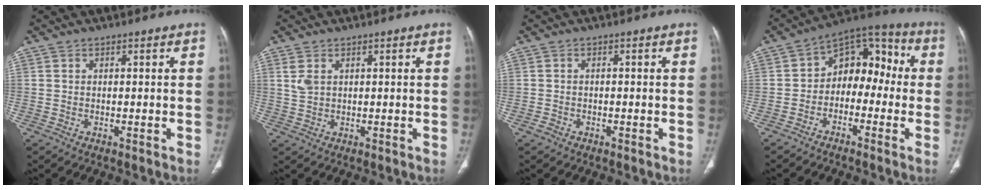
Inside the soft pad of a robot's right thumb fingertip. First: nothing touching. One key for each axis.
{"total": 2.6, "fx": 1.1, "fy": 1.5, "fz": 1.7, "tx": -0.039, "ty": 0.004, "tz": 0.033}
{"total": 0.9, "fx": -0.6, "fy": 0.6, "fz": 0.3, "tx": -0.008, "ty": 0.004, "tz": -0.013}
{"total": 11.5, "fx": -1.4, "fy": 8.2, "fz": 8.0, "tx": -0.068, "ty": 0.052, "tz": -0.042}